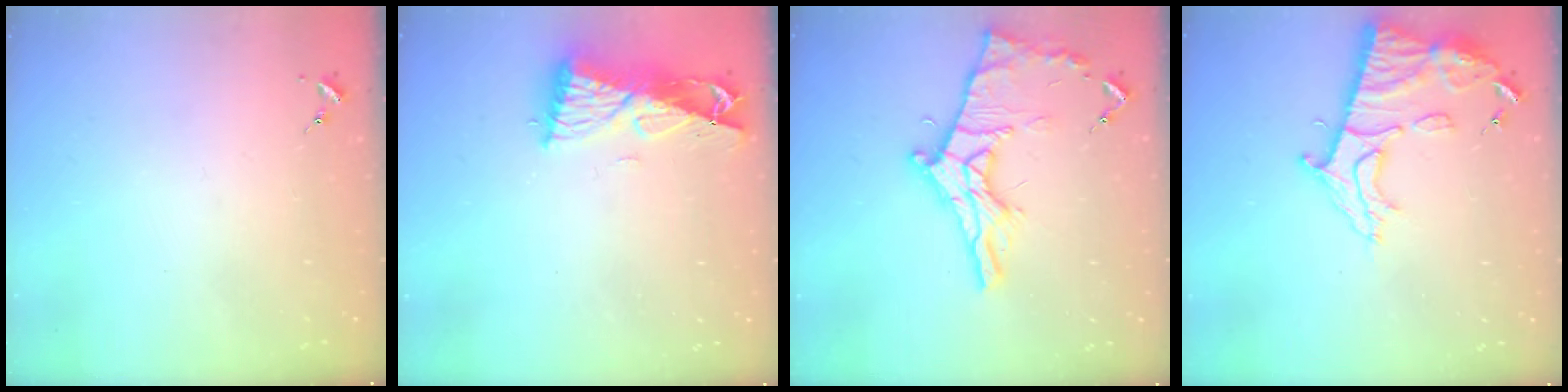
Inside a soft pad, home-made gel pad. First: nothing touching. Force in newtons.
{"total": 10.1, "press": 10.0, "slide": 1.4}
{"total": 17.3, "press": 17.3, "slide": 1.0}
{"total": 14.7, "press": 14.6, "slide": 1.3}